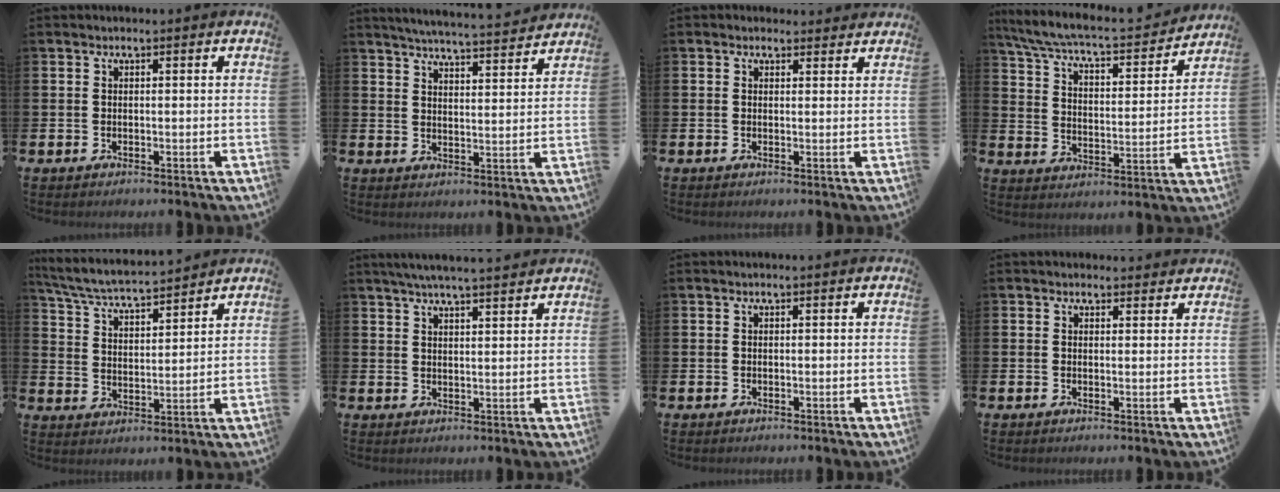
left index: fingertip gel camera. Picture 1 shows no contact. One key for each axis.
{"total": 5.0, "fx": 4.9, "fy": -0.3, "fz": 0.9, "tx": -0.030, "ty": -0.038, "tz": 0.085}
{"total": 1.3, "fx": 1.1, "fy": 0.7, "fz": 0.1, "tx": 0.008, "ty": 0.001, "tz": 0.017}
{"total": 6.8, "fx": 6.3, "fy": 1.0, "fz": 2.4, "tx": -0.077, "ty": -0.049, "tz": 0.103}
{"total": 5.5, "fx": 5.3, "fy": 0.5, "fz": 1.5, "tx": -0.053, "ty": -0.038, "tz": 0.090}
{"total": 4.6, "fx": 4.3, "fy": -0.3, "fz": 1.4, "tx": -0.037, "ty": -0.015, "tz": 0.077}
{"total": 0.0}
{"total": 1.6, "fx": 1.5, "fy": 0.6, "fz": 0.1, "tx": 0.008, "ty": -0.002, "tz": 0.025}